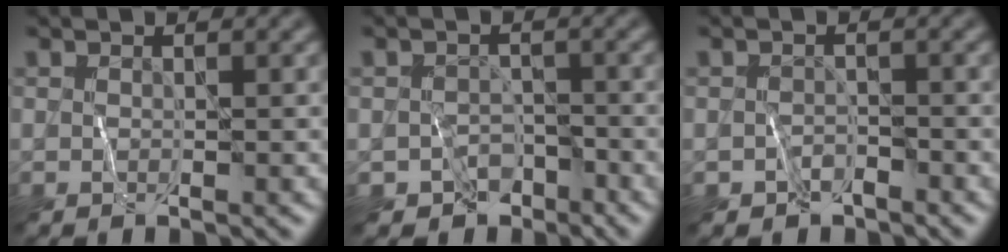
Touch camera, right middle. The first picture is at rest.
{"total": 4.3, "force": [-3.0, 2.7, 1.2], "torque": [-0.004, -0.002, -0.051]}
{"total": 1.8, "force": [-1.4, 1.0, 0.4], "torque": [-0.003, -0.003, -0.028]}